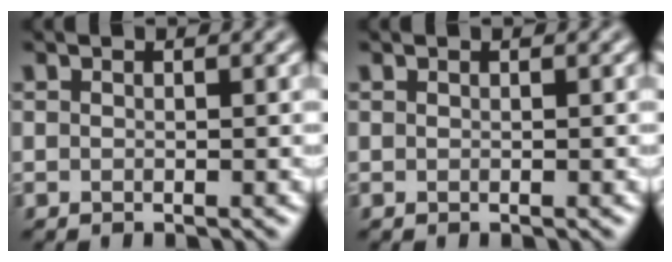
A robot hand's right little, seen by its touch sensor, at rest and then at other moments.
{"total": 0.0}